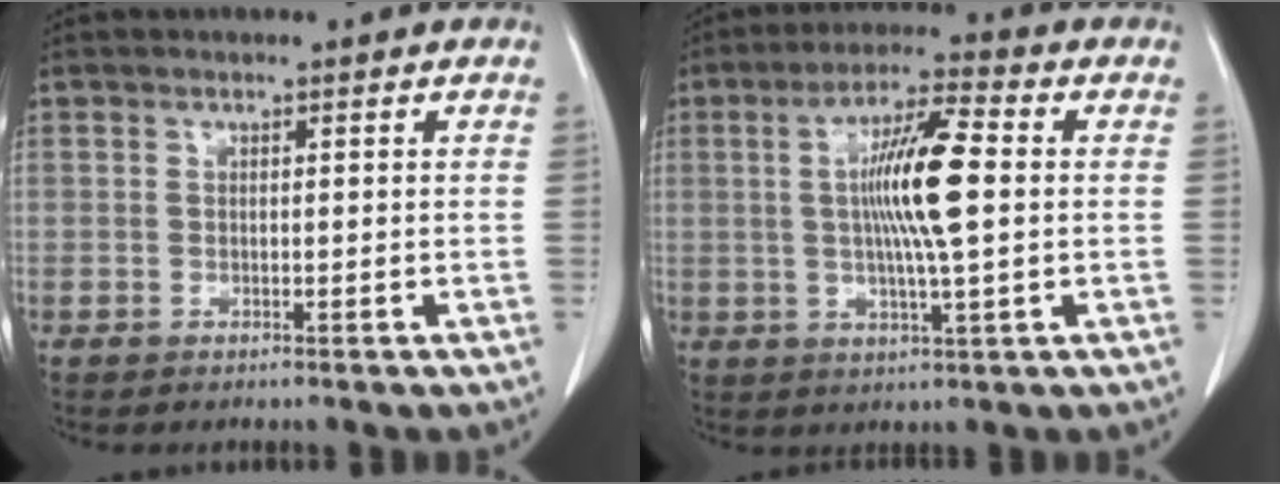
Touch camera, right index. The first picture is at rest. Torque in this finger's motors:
{"motor_torque": [1.14, 0.26, 0.57, 0.17]}